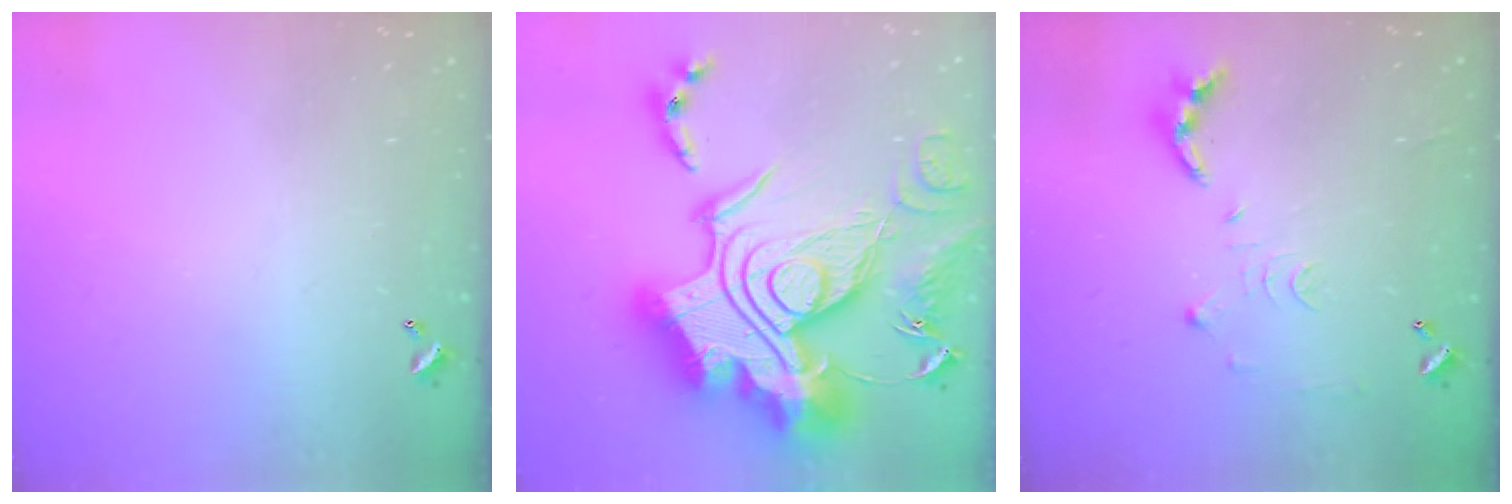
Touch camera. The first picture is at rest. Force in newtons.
{"total": 0.8, "press": 0.8, "slide": 0.0}
{"total": 10.2, "press": 10.1, "slide": 0.9}